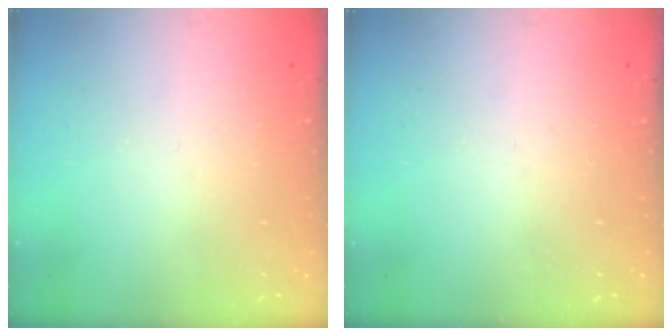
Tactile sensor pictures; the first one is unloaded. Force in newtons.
{"total": 0.0}